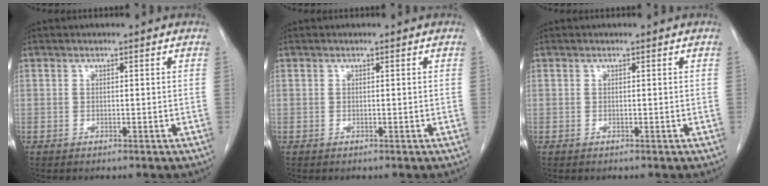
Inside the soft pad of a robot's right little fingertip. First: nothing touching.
{"total": 0.0}
{"total": 0.0}